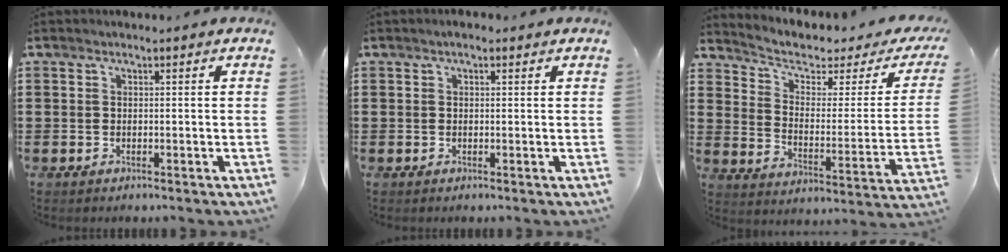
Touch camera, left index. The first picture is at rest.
{"total": 0.7, "force": [0.3, 0.4, 0.6], "torque": [-0.011, 0.006, 0.004]}
{"total": 3.5, "force": [2.0, 1.5, 2.4], "torque": [-0.063, -0.017, 0.026]}